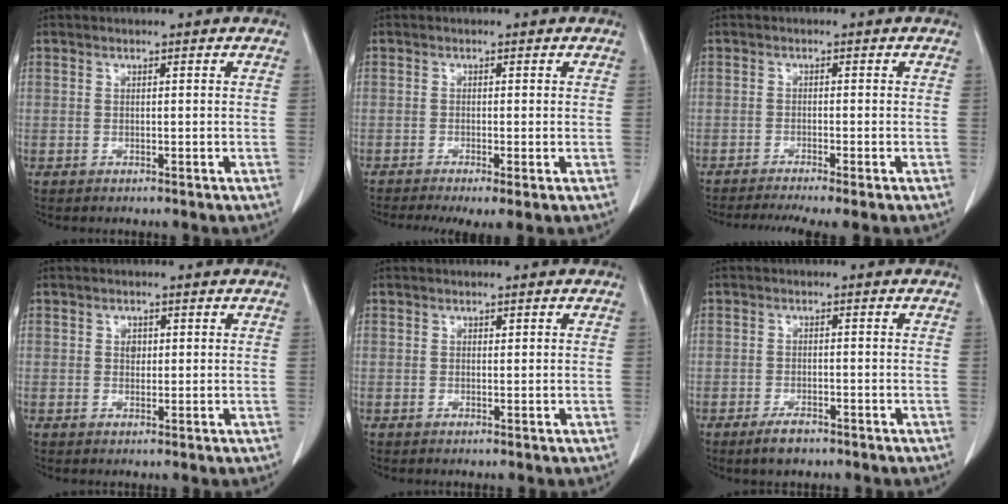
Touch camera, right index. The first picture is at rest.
{"total": 4.7, "force": [-2.8, 1.1, 3.6], "torque": [-0.055, -0.014, -0.046]}
{"total": 7.1, "force": [-5.7, 0.2, 4.3], "torque": [-0.058, -0.009, -0.085]}
{"total": 1.5, "force": [0.4, 1.1, 0.8], "torque": [-0.012, -0.001, 0.006]}
{"total": 0.0}
{"total": 3.0, "force": [-2.2, 1.1, 1.7], "torque": [-0.036, -0.002, -0.032]}